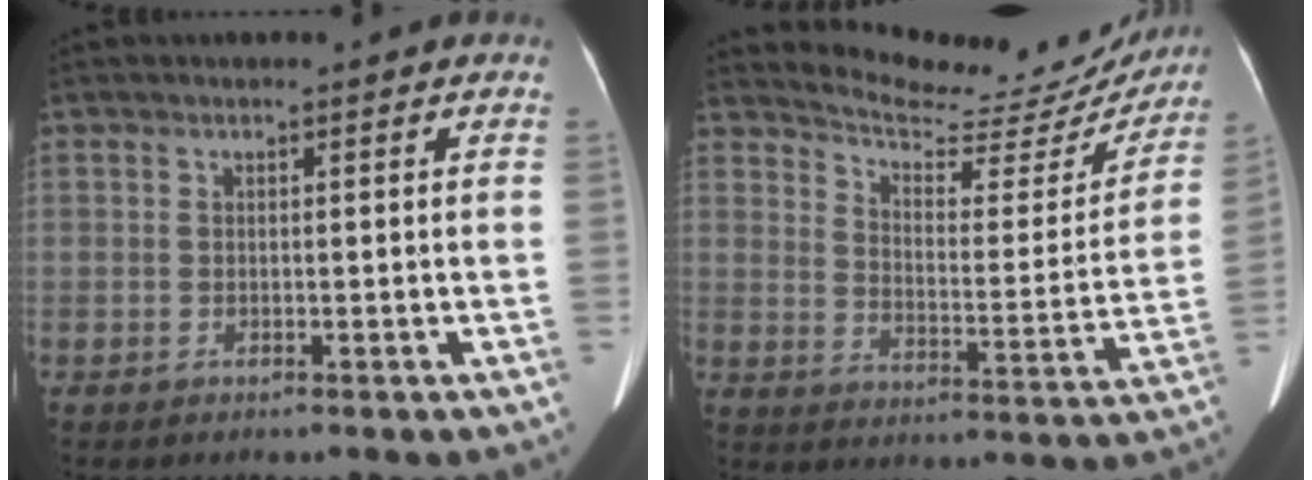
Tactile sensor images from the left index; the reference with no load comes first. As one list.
[{"total": 19.2, "force": [18.3, 3.9, 4.3], "torque": [-0.053, -0.052, 0.228]}]